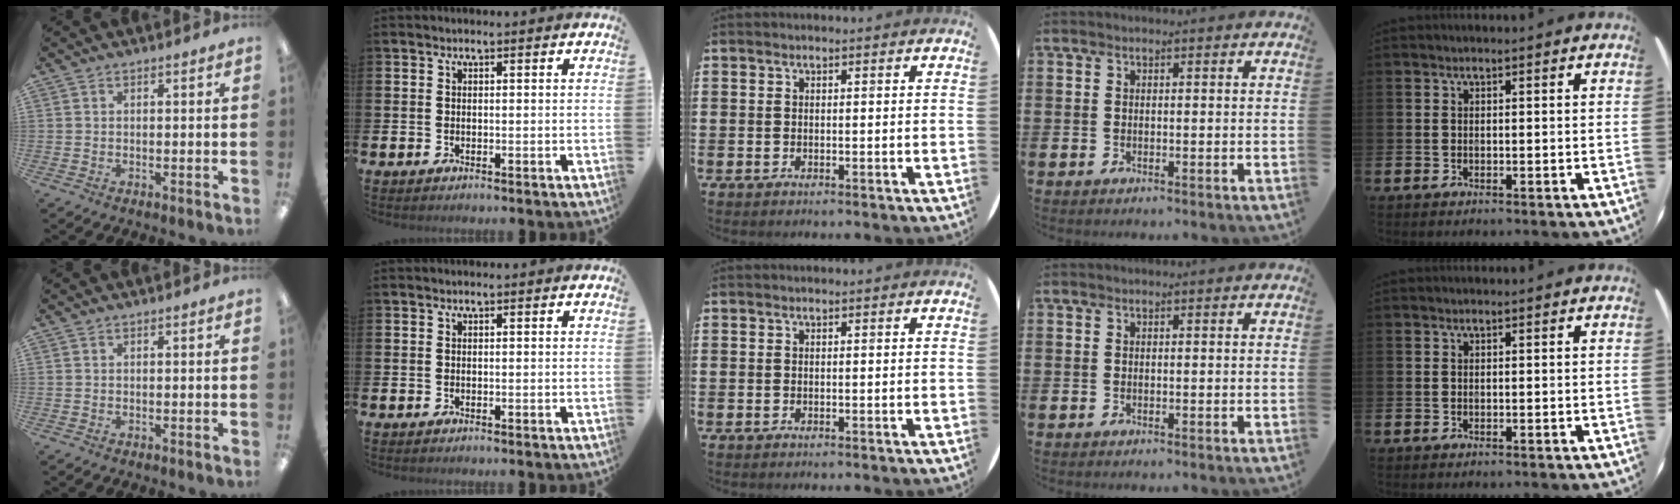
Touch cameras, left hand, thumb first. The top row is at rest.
{}